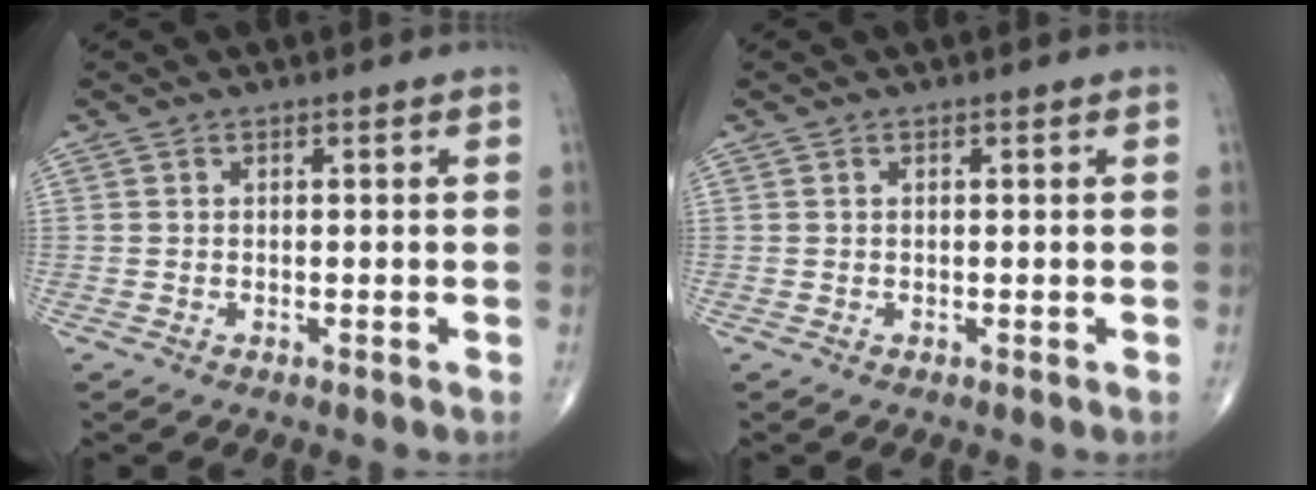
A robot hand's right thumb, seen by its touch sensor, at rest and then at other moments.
{"total": 0.0}